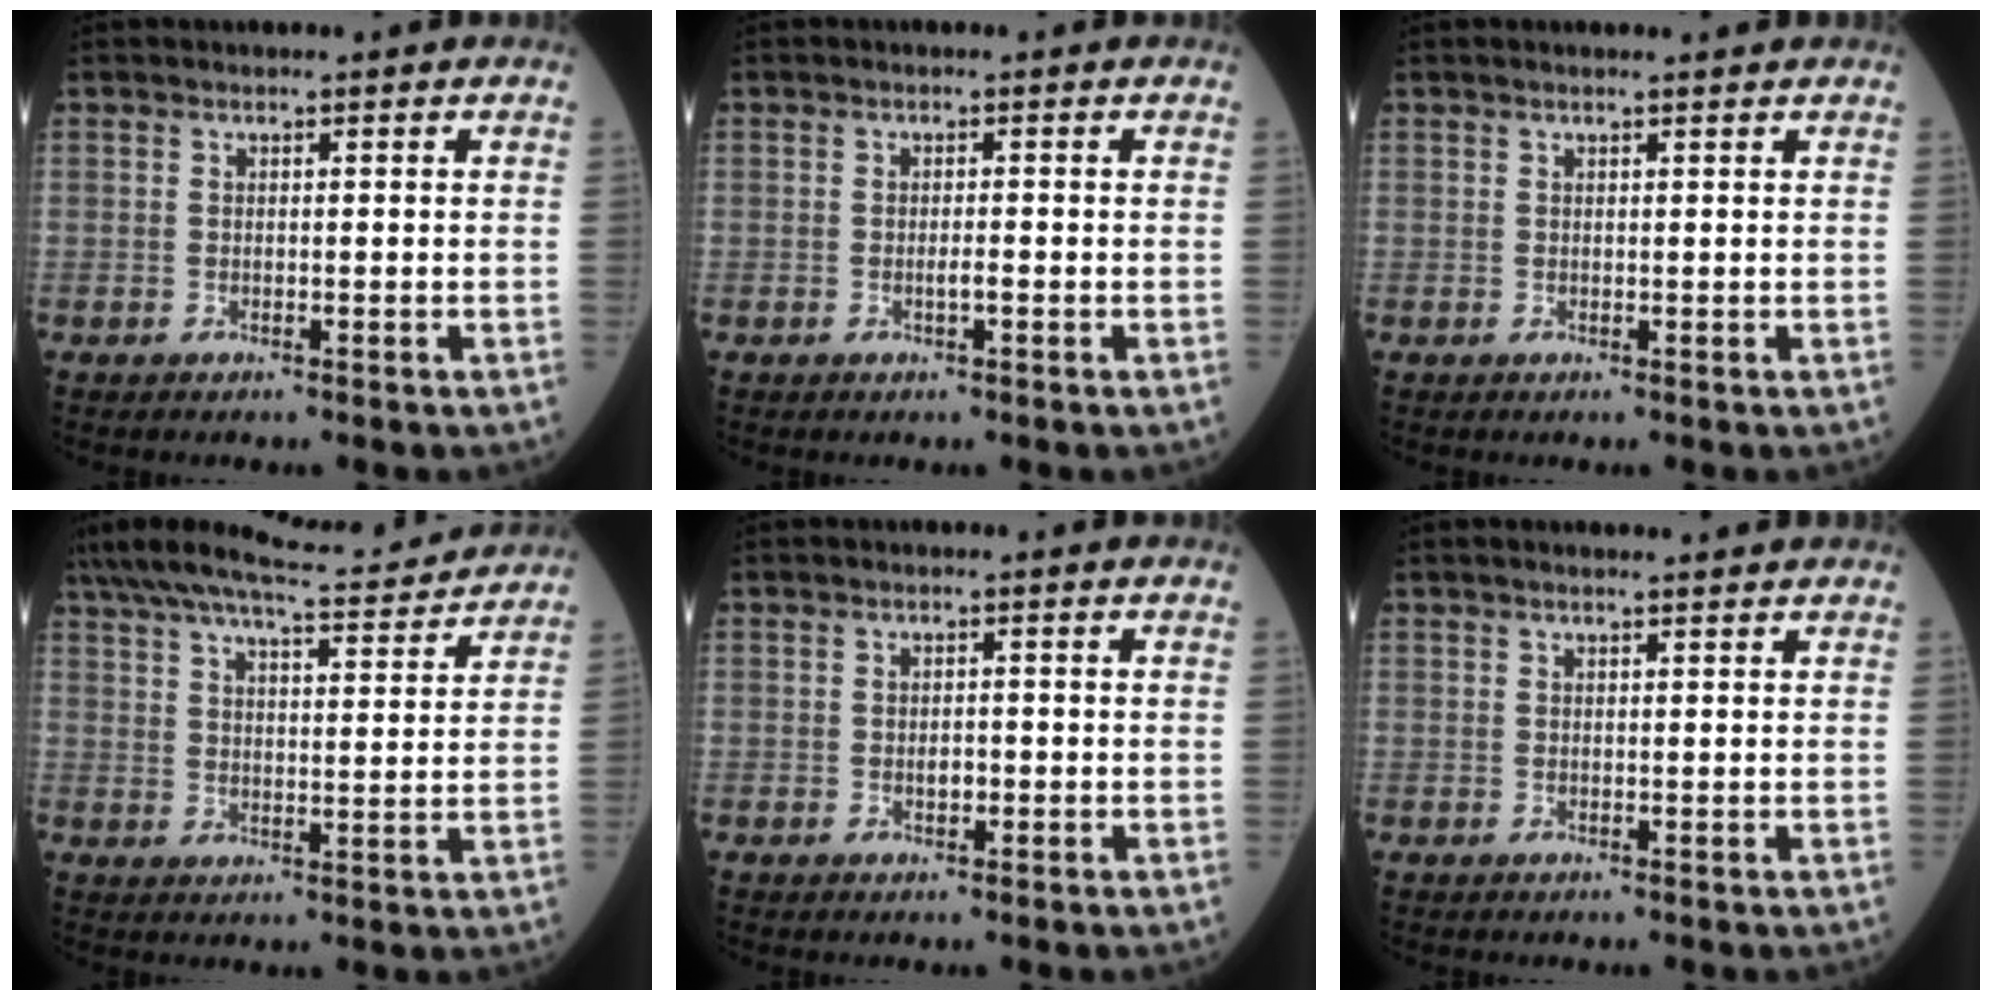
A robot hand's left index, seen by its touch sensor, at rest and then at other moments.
{"total": 1.1, "force": [-0.4, 0.1, 1.0], "torque": [-0.020, 0.000, -0.006]}
{"total": 1.8, "force": [1.6, -0.2, 0.8], "torque": [-0.011, 0.010, 0.024]}
{"total": 15.8, "force": [14.7, 1.2, 5.6], "torque": [-0.108, 0.018, 0.218]}
{"total": 1.4, "force": [-0.3, 0.8, 1.1], "torque": [-0.020, 0.001, -0.003]}
{"total": 2.6, "force": [2.3, -0.1, 1.2], "torque": [-0.016, 0.015, 0.032]}